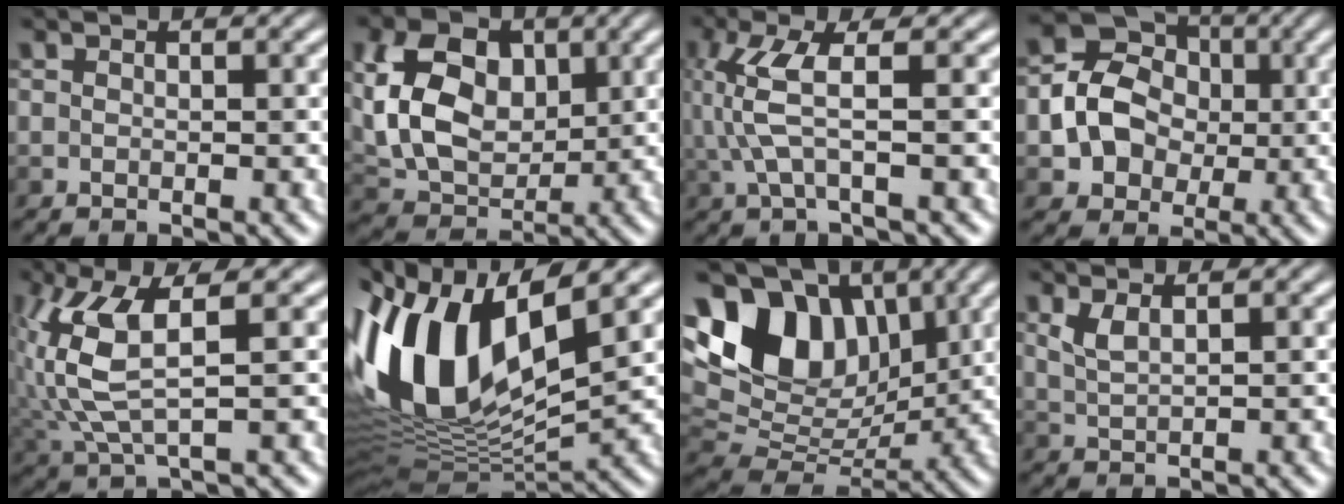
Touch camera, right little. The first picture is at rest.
{"total": 9.3, "force": [1.0, 6.6, 6.5], "torque": [-0.146, 0.004, 0.011]}
{"total": 4.5, "force": [-0.4, 1.1, 4.3], "torque": [-0.113, 0.005, -0.009]}
{"total": 7.4, "force": [-0.6, 6.2, 3.8], "torque": [-0.071, 0.011, -0.023]}
{"total": 7.6, "force": [0.4, 3.1, 6.9], "torque": [-0.160, 0.005, 0.003]}
{"total": 12.9, "force": [1.9, 6.7, 10.9], "torque": [-0.234, 0.011, 0.027]}
{"total": 12.0, "force": [4.8, 8.1, 7.5], "torque": [-0.144, 0.035, 0.081]}
{"total": 1.8, "force": [0.3, 0.5, 1.7], "torque": [-0.043, 0.000, 0.010]}